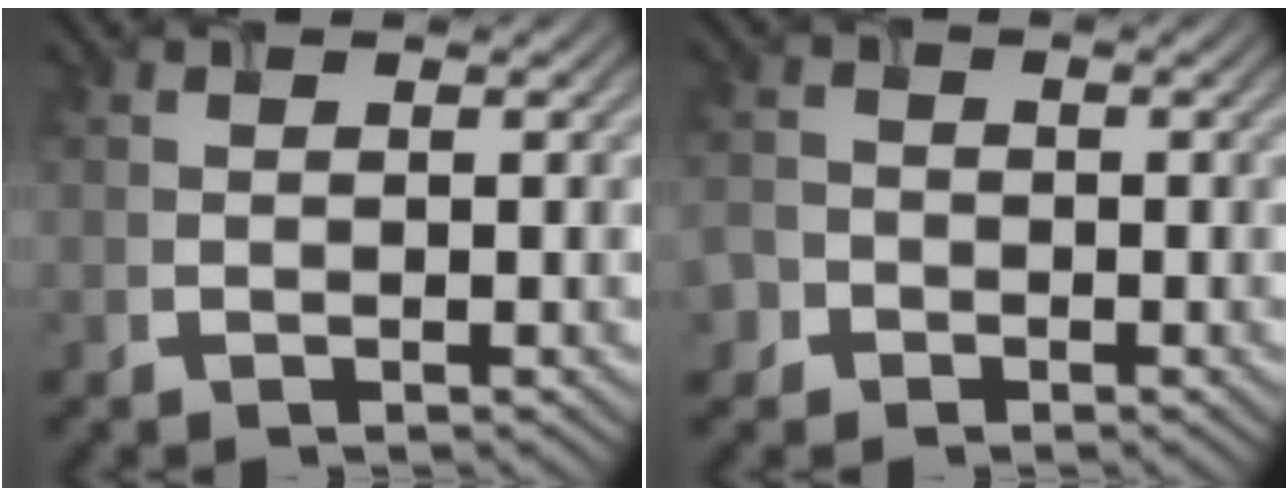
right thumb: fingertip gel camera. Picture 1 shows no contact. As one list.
[{"total": 2.7, "force": [-1.6, 2.1, 0.2], "torque": [-0.004, -0.010, -0.033]}]